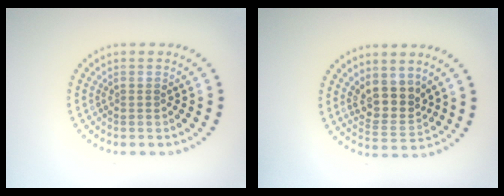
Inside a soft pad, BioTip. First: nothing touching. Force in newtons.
{"total": 3.5, "press": 3.0, "slide": 1.8}